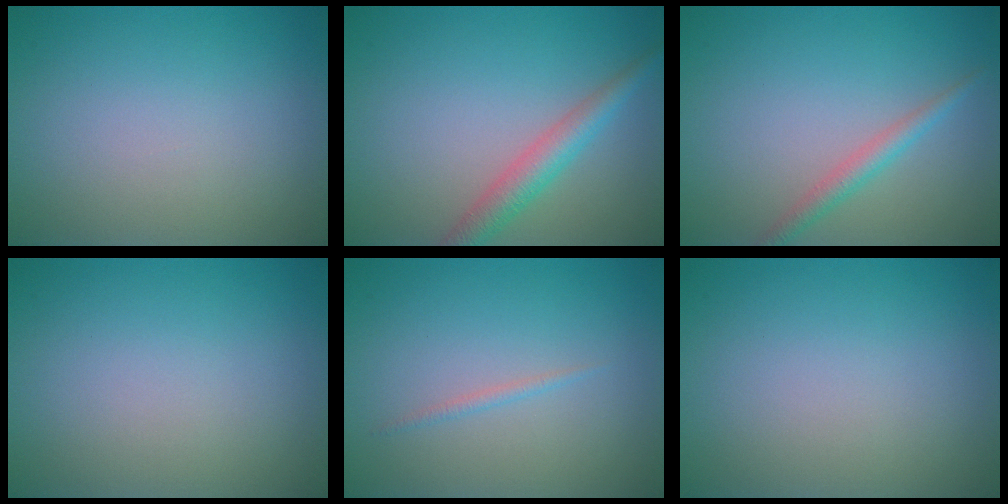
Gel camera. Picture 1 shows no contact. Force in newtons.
{"total": 3.2, "press": 3.2, "slide": 0.1}
{"total": 1.8, "press": 1.8, "slide": 0.0}
{"total": 0.0}
{"total": 0.6, "press": 0.6, "slide": 0.0}
{"total": 0.0}